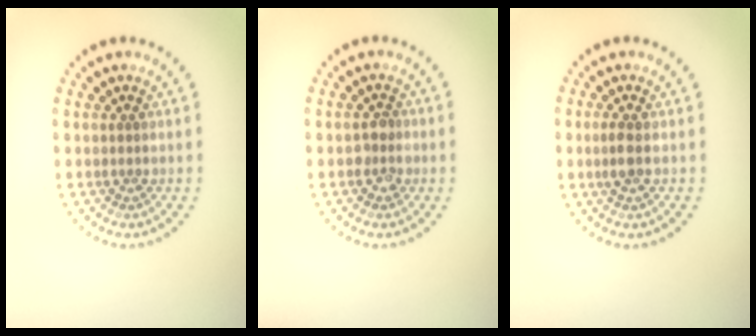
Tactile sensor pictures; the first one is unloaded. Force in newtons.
{"total": 1.7, "press": 1.7, "slide": 0.3}
{"total": 1.4, "press": 1.4, "slide": 0.4}